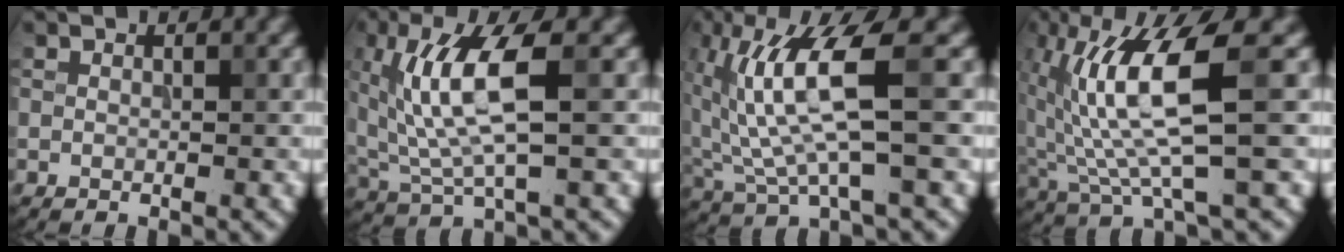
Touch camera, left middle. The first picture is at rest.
{"total": 7.7, "force": [1.8, 2.5, 7.0], "torque": [-0.152, -0.006, 0.037]}
{"total": 7.7, "force": [1.4, 1.8, 7.4], "torque": [-0.155, -0.006, 0.033]}
{"total": 8.1, "force": [1.0, 1.6, 7.8], "torque": [-0.154, -0.005, 0.028]}